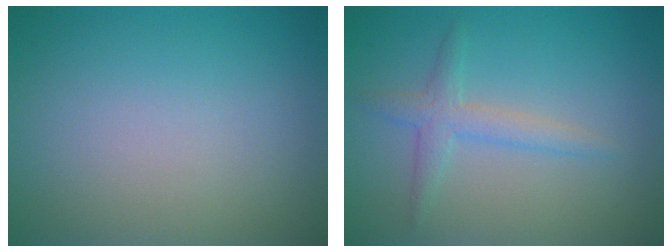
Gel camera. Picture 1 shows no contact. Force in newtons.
{"total": 2.3, "press": 2.3, "slide": 0.1}